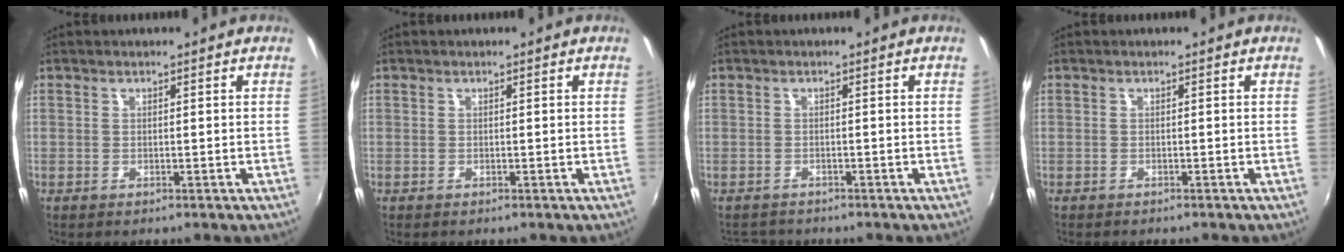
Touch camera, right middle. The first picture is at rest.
{"total": 0.0}
{"total": 3.1, "force": [-2.9, 1.0, 0.5], "torque": [-0.018, -0.006, -0.049]}
{"total": 0.9, "force": [-0.8, 0.2, 0.2], "torque": [-0.006, -0.003, -0.013]}